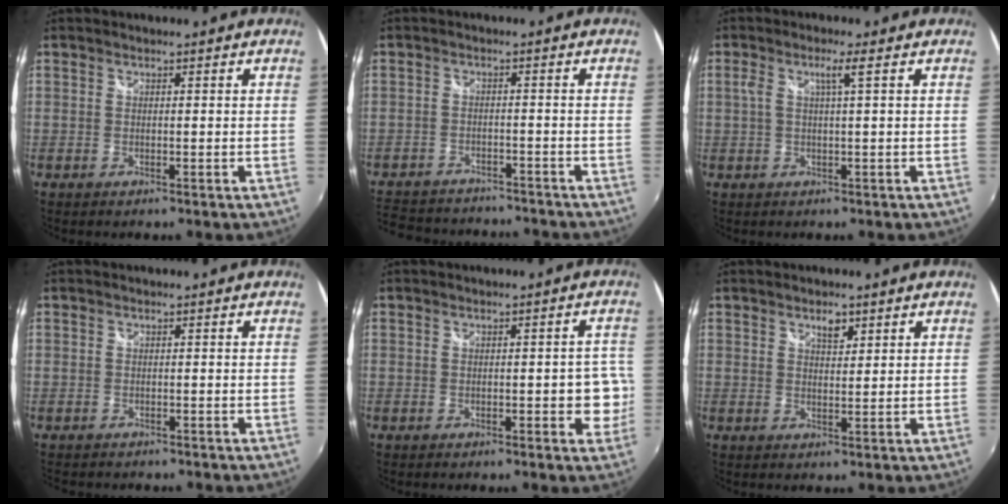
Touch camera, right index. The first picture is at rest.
{"total": 14.1, "force": [-11.9, 6.1, 4.6], "torque": [-0.129, 0.019, -0.176]}
{"total": 2.9, "force": [0.7, -0.4, 2.8], "torque": [-0.057, 0.002, 0.015]}
{"total": 1.6, "force": [-1.3, 1.0, 0.0], "torque": [-0.008, 0.000, -0.021]}
{"total": 4.4, "force": [-1.0, 2.3, 3.6], "torque": [-0.039, 0.001, -0.009]}
{"total": 2.6, "force": [1.7, 1.2, 1.6], "torque": [-0.022, 0.003, 0.029]}